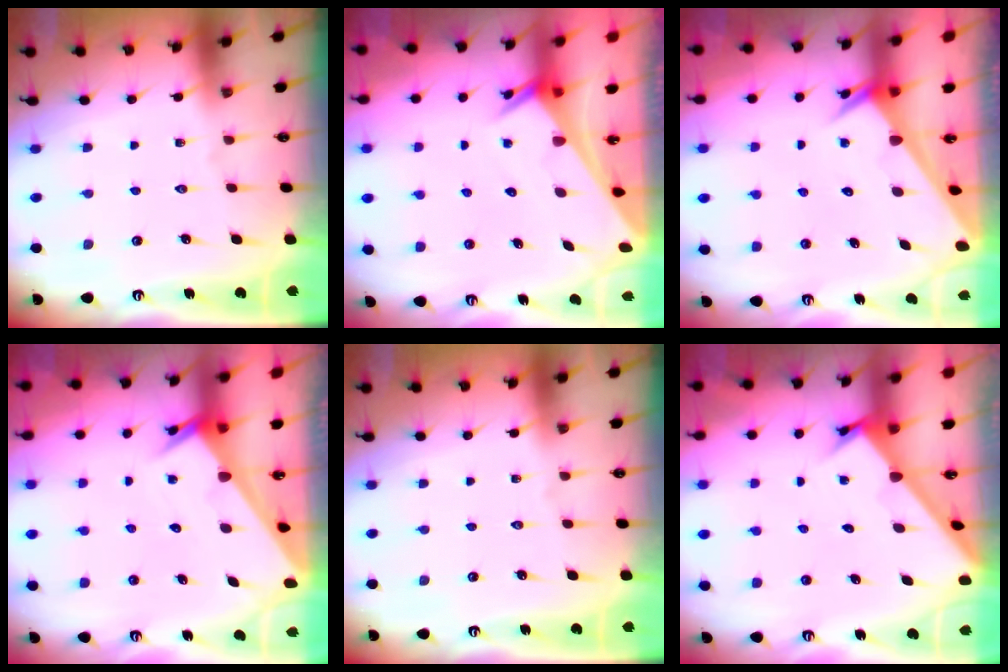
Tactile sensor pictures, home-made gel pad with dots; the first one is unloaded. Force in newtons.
{"total": 2.6, "press": 2.6, "slide": 0.1}
{"total": 2.6, "press": 2.6, "slide": 0.1}
{"total": 2.1, "press": 2.1, "slide": 0.1}
{"total": 0.0}
{"total": 2.1, "press": 2.1, "slide": 0.2}